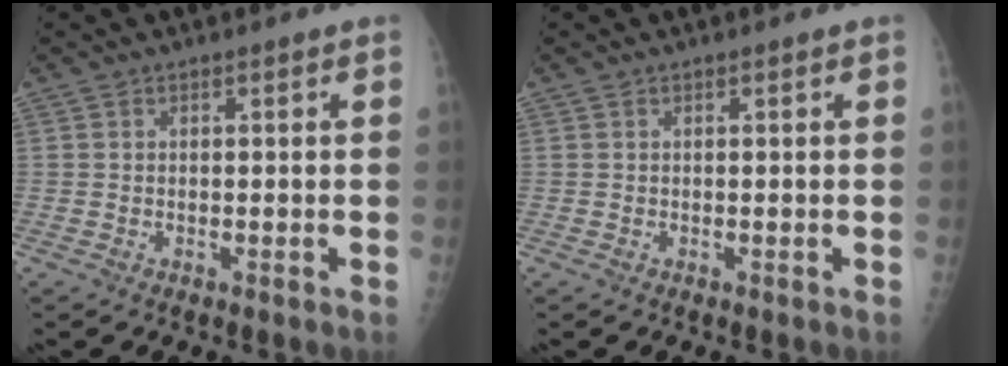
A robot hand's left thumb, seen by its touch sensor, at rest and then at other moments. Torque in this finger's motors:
{"motor_torque": [0.05, 0.14, -0.06, -0.12, 0.00]}